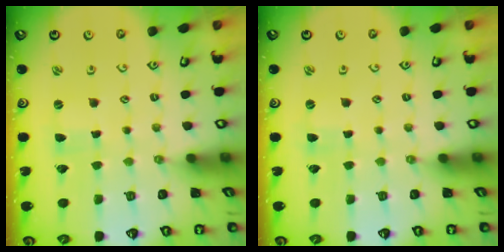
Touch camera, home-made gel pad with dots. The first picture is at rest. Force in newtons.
{"total": 1.9, "press": 1.9, "slide": 0.2}